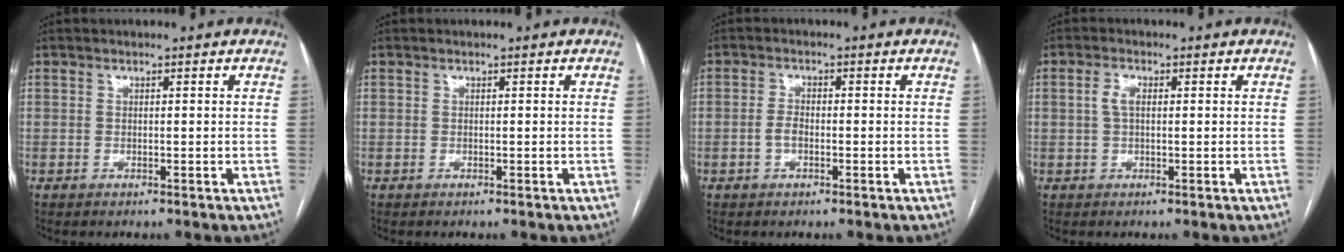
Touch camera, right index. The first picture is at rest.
{"total": 0.0}
{"total": 2.2, "force": [-0.6, 1.1, 1.8], "torque": [-0.037, 0.003, -0.011]}
{"total": 2.4, "force": [0.5, 1.1, 2.1], "torque": [-0.046, 0.009, 0.009]}